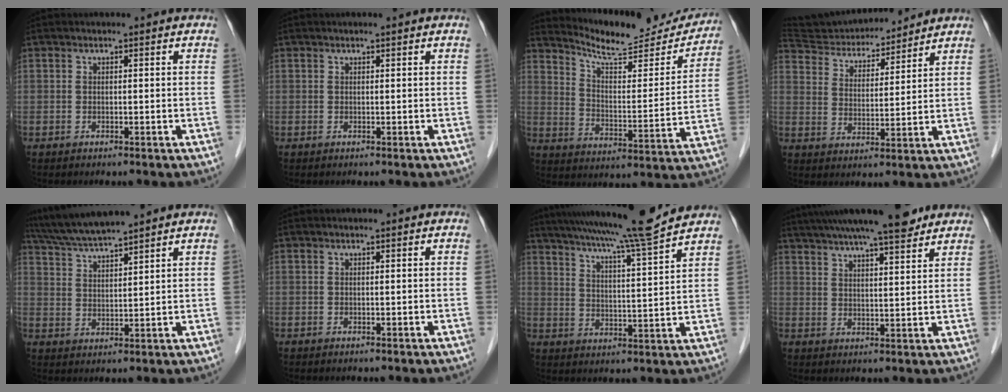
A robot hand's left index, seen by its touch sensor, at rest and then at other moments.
{"total": 0.6, "force": [0.5, 0.0, 0.4], "torque": [-0.007, 0.004, 0.009]}
{"total": 17.6, "force": [16.8, 2.7, 4.3], "torque": [-0.065, -0.032, 0.233]}
{"total": 15.1, "force": [14.3, 3.2, 3.4], "torque": [-0.061, 0.019, 0.240]}
{"total": 9.0, "force": [8.2, -0.5, 3.8], "torque": [-0.073, 0.026, 0.151]}
{"total": 0.0}
{"total": 15.5, "force": [13.7, -1.7, 7.1], "torque": [-0.124, -0.014, 0.199]}
{"total": 14.9, "force": [12.7, 1.4, 7.8], "torque": [-0.133, 0.023, 0.189]}